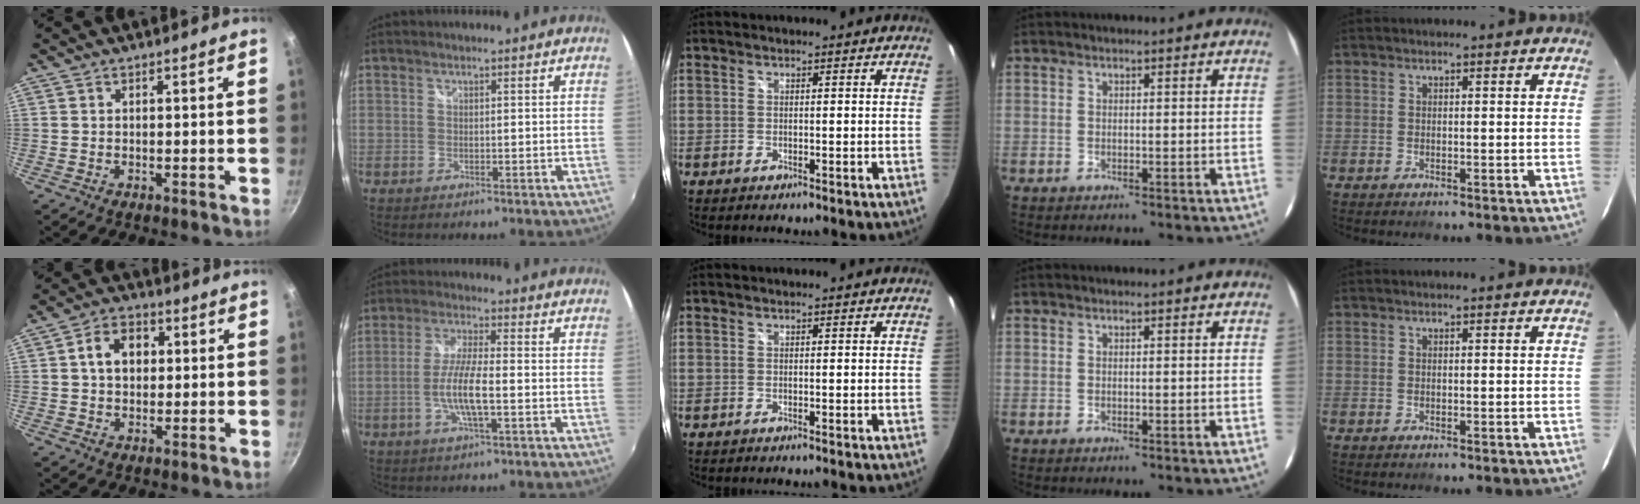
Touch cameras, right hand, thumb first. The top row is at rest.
{"thumb": {"total": 7.3, "force": [1.3, 5.5, 4.6], "torque": [-0.052, 0.012, 0.011]}, "index": {"total": 7.9, "force": [-2.2, 1.1, 7.5], "torque": [-0.151, -0.003, -0.043]}}